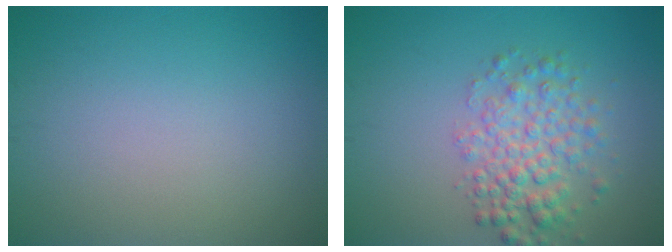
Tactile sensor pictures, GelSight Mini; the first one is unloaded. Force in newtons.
{"total": 4.3, "press": 4.3, "slide": 0.1}